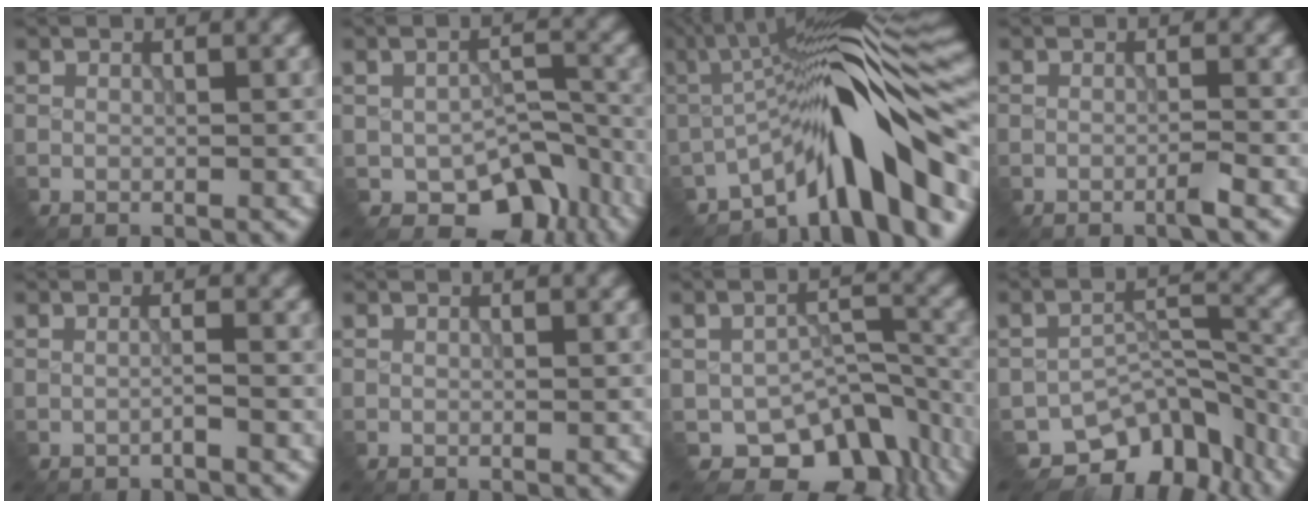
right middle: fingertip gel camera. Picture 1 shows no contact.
{"total": 7.2, "force": [-3.5, 4.5, 4.4], "torque": [-0.062, -0.018, -0.043]}
{"total": 11.6, "force": [-5.4, 2.7, 9.9], "torque": [-0.132, 0.025, -0.098]}
{"total": 1.1, "force": [-0.7, -0.1, 0.9], "torque": [-0.017, -0.001, -0.016]}
{"total": 0.9, "force": [-0.5, 0.0, 0.7], "torque": [-0.013, 0.000, -0.012]}
{"total": 0.0}
{"total": 8.6, "force": [-4.9, 5.5, 4.4], "torque": [-0.050, -0.028, -0.067]}
{"total": 8.3, "force": [-6.4, 4.2, 3.3], "torque": [-0.032, -0.018, -0.096]}